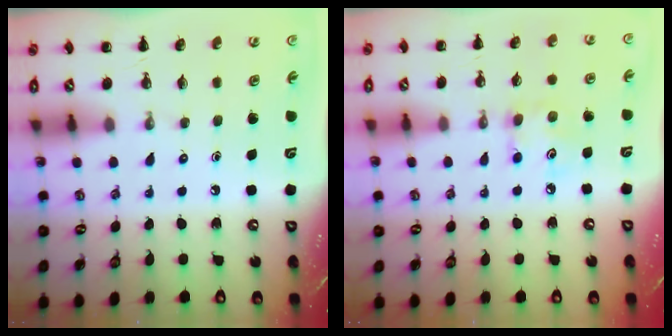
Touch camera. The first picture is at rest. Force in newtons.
{"total": 4.9, "press": 4.8, "slide": 0.7}